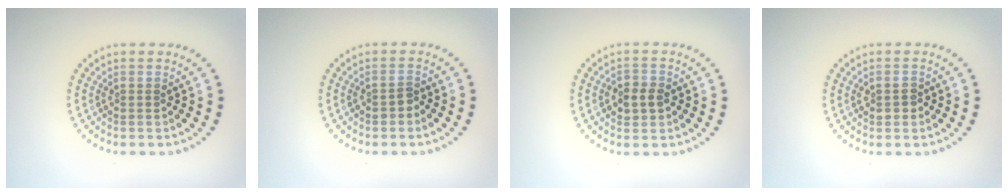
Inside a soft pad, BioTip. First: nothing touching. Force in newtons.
{"total": 1.1, "press": 1.1, "slide": 0.4}
{"total": 2.4, "press": 2.4, "slide": 0.4}
{"total": 1.5, "press": 1.5, "slide": 0.1}